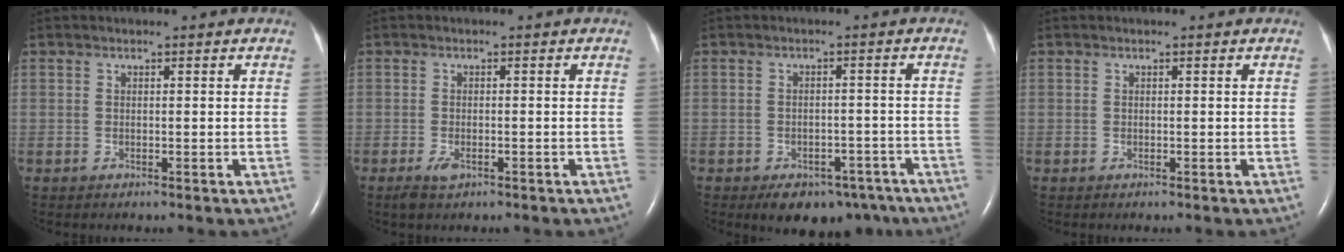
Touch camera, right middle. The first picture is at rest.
{"total": 2.0, "force": [-1.2, 0.8, 1.5], "torque": [-0.035, -0.002, -0.017]}
{"total": 8.9, "force": [-6.4, 5.1, 3.4], "torque": [-0.035, 0.014, -0.082]}
{"total": 0.0}